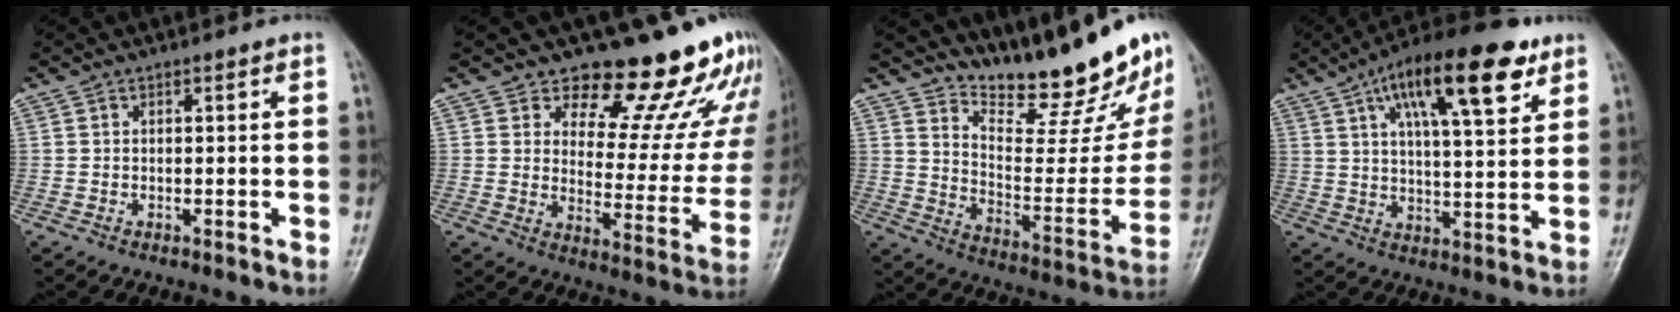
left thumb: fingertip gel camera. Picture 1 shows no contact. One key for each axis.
{"total": 17.6, "fx": 15.4, "fy": 6.6, "fz": 5.6, "tx": -0.006, "ty": -0.128, "tz": 0.189}
{"total": 22.1, "fx": 18.4, "fy": 5.3, "fz": 10.9, "tx": -0.118, "ty": -0.131, "tz": 0.274}
{"total": 18.8, "fx": 9.5, "fy": 6.3, "fz": 15.0, "tx": -0.214, "ty": -0.016, "tz": 0.149}